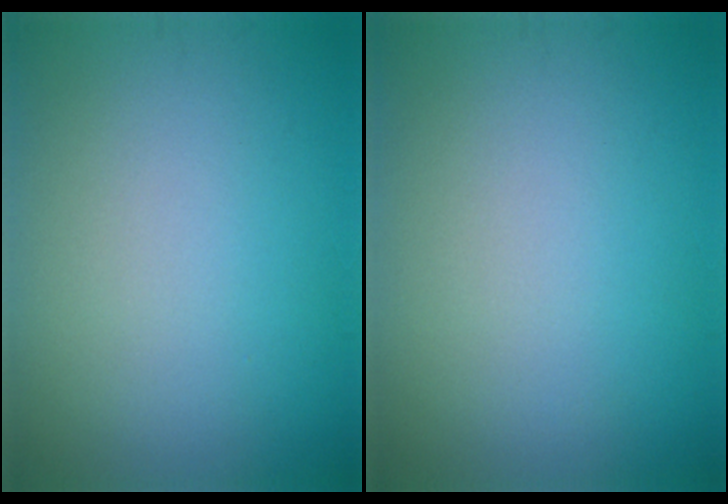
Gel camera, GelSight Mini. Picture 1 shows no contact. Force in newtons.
{"total": 0.0}